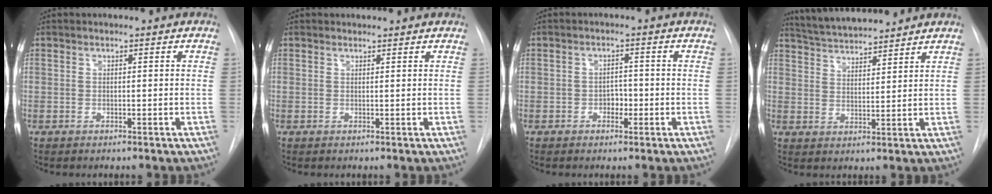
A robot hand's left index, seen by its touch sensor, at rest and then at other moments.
{"total": 1.3, "force": [1.2, 0.3, 0.0], "torque": [-0.011, 0.006, 0.016]}
{"total": 2.1, "force": [-0.8, 1.5, 1.3], "torque": [-0.014, 0.008, -0.012]}
{"total": 10.2, "force": [9.6, 1.0, 3.3], "torque": [-0.062, 0.023, 0.160]}